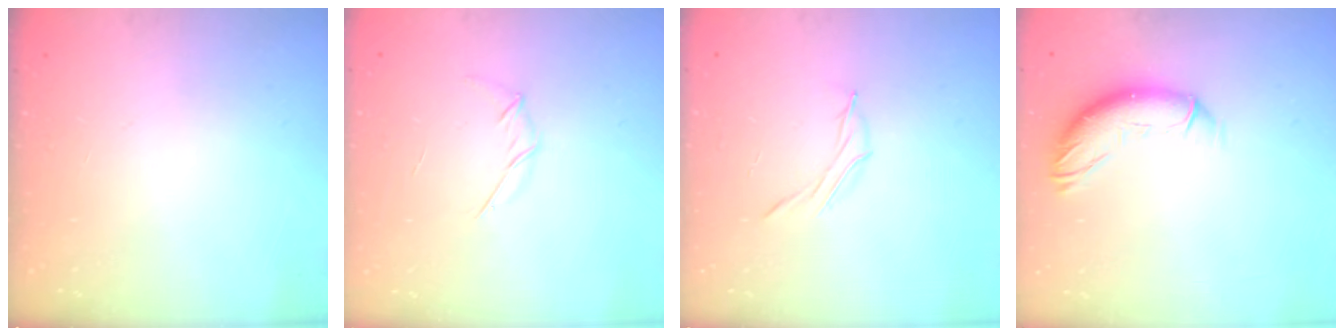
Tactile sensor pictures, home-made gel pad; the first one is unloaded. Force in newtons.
{"total": 4.1, "press": 3.9, "slide": 1.1}
{"total": 4.5, "press": 4.4, "slide": 1.2}
{"total": 11.8, "press": 11.7, "slide": 1.9}